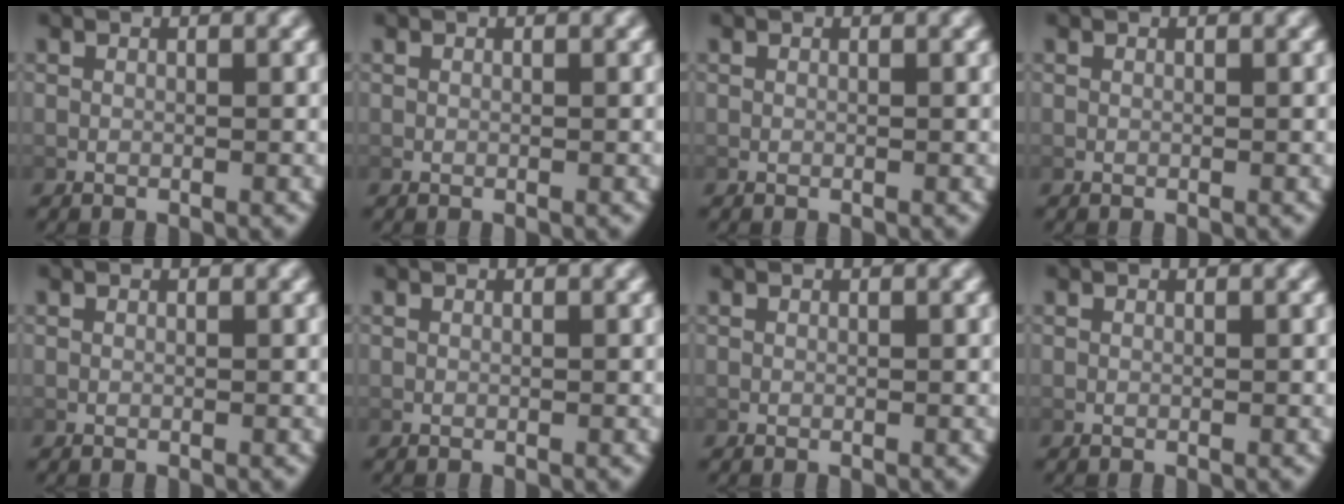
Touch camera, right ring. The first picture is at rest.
{"total": 0.0}
{"total": 0.0}
{"total": 0.0}
{"total": 0.0}
{"total": 0.0}
{"total": 0.0}
{"total": 0.0}